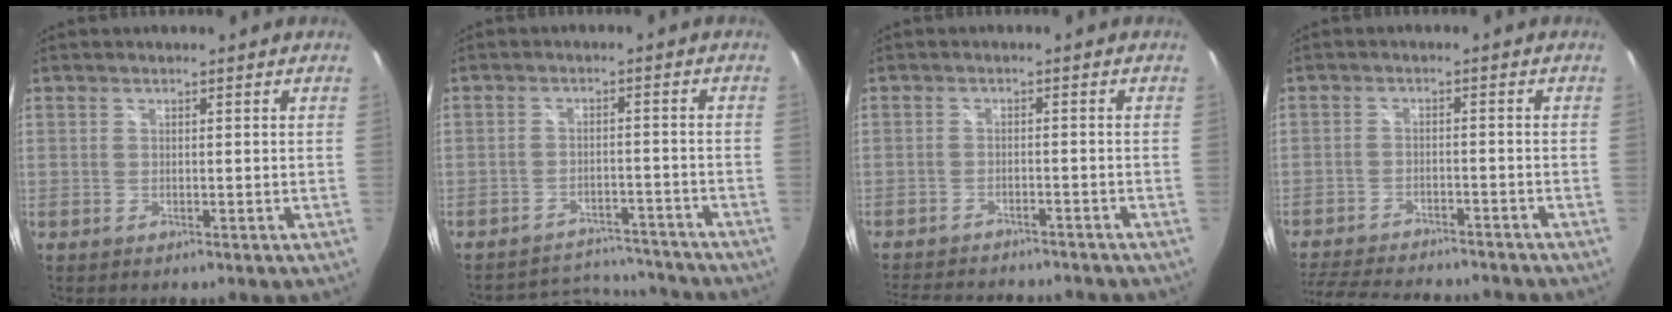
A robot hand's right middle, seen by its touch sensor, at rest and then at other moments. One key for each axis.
{"total": 10.6, "fx": -10.2, "fy": 2.4, "fz": 1.2, "tx": -0.035, "ty": 0.024, "tz": -0.138}
{"total": 12.4, "fx": -11.0, "fy": 3.2, "fz": 4.8, "tx": -0.106, "ty": -0.018, "tz": -0.161}
{"total": 16.4, "fx": -14.3, "fy": 4.0, "fz": 6.9, "tx": -0.150, "ty": -0.023, "tz": -0.212}